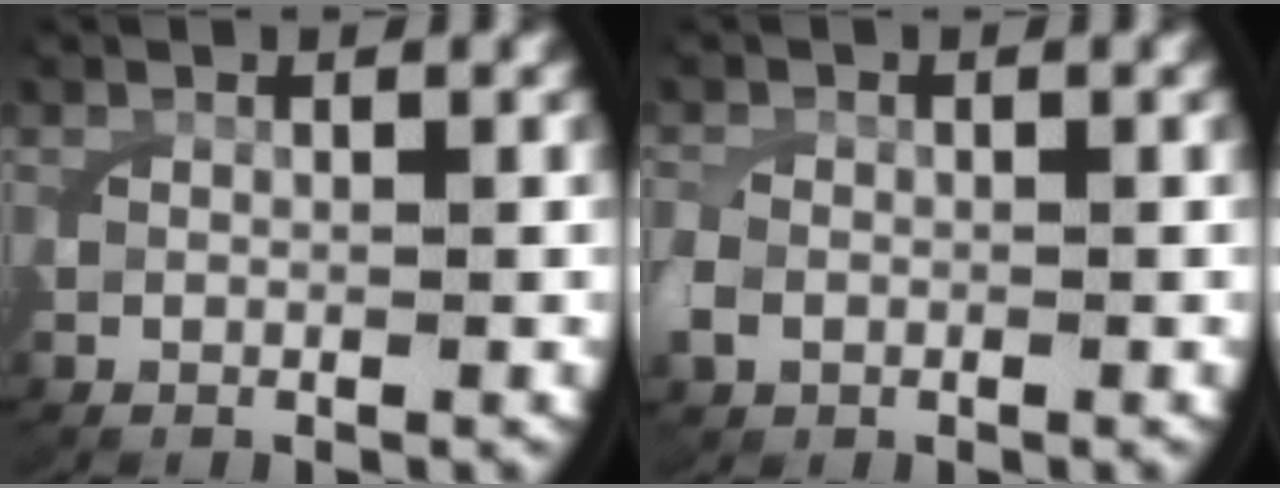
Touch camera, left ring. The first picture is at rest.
{"total": 1.7, "force": [-0.5, 1.5, 0.7], "torque": [-0.031, -0.006, -0.006]}